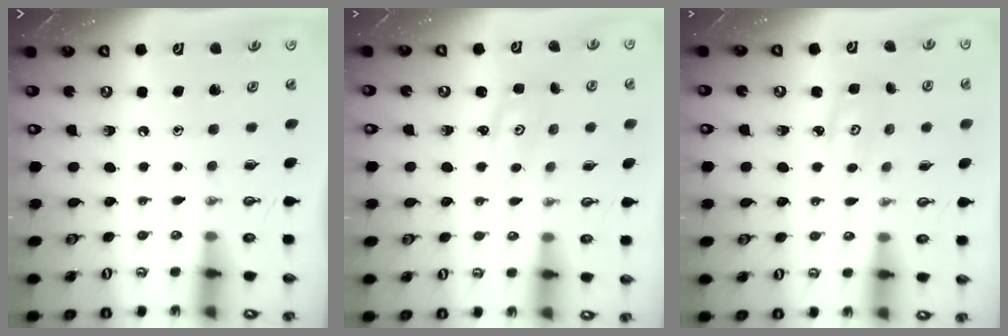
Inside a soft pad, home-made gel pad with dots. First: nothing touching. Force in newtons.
{"total": 1.3, "press": 1.3, "slide": 0.2}
{"total": 3.1, "press": 3.1, "slide": 0.4}